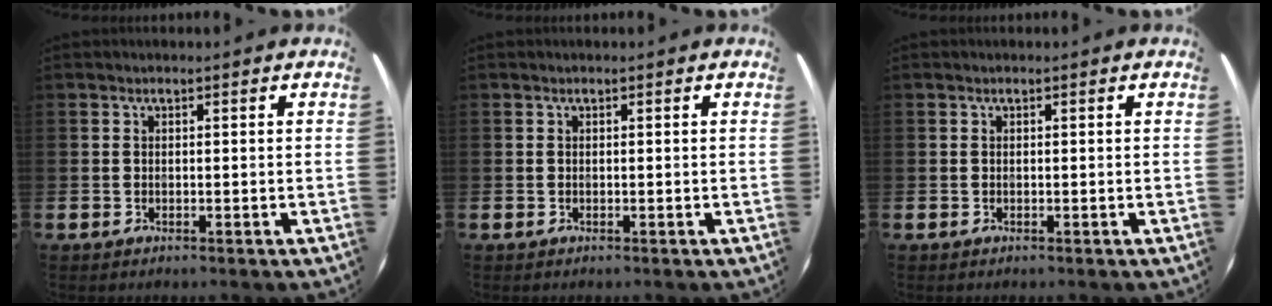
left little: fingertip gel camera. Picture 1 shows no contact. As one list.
[{"total": 0.0}, {"total": 0.0}]